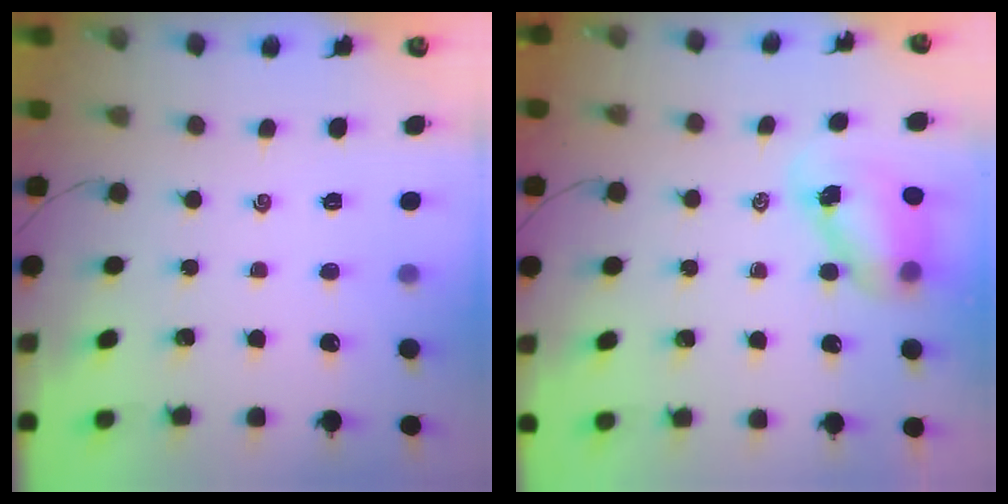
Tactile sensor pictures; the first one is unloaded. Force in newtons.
{"total": 7.5, "press": 7.4, "slide": 1.3}